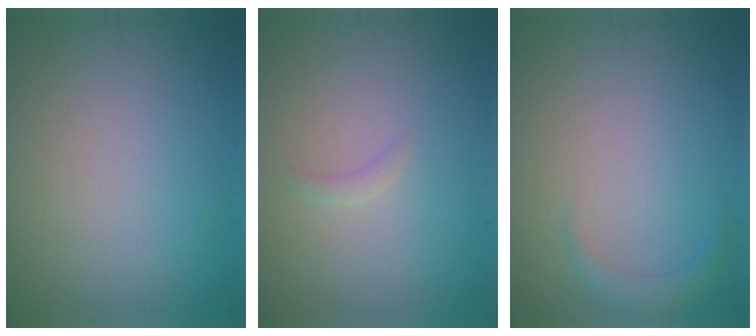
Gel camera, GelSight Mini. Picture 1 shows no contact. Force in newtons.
{"total": 0.8, "press": 0.7, "slide": 0.2}
{"total": 1.5, "press": 1.5, "slide": 0.1}